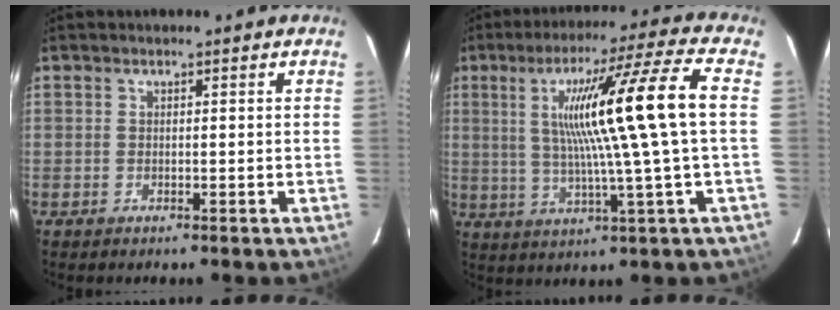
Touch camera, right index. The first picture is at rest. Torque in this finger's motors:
{"motor_torque": [1.81, 0.33, 1.05, 0.21]}